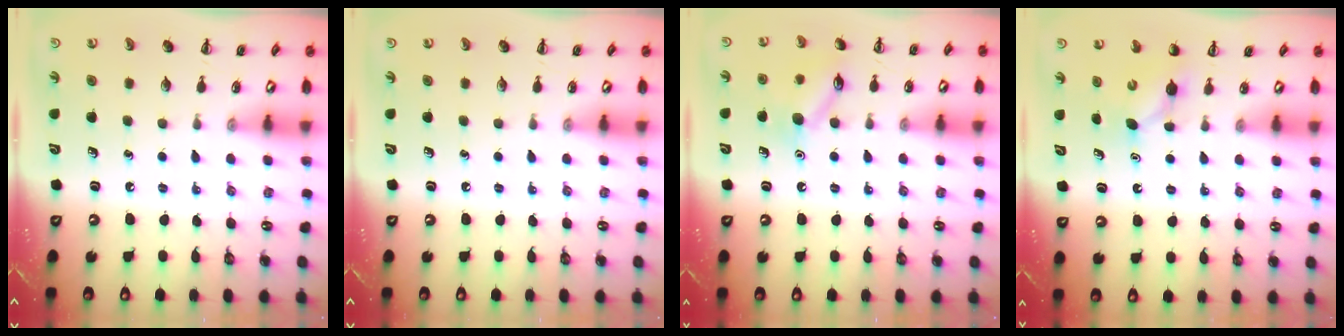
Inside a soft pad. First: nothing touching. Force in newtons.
{"total": 0.0}
{"total": 10.5, "press": 10.5, "slide": 0.6}
{"total": 4.0, "press": 3.8, "slide": 1.3}